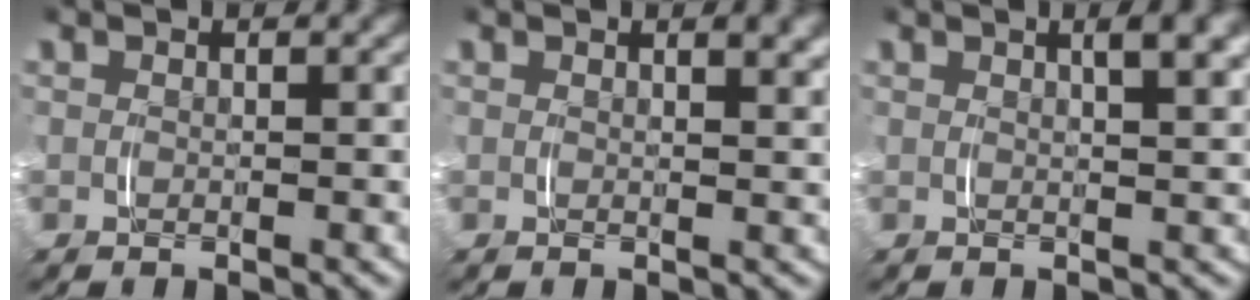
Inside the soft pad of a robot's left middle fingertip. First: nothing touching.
{"total": 1.4, "force": [1.1, -0.1, 0.9], "torque": [-0.004, -0.002, 0.015]}
{"total": 3.4, "force": [1.9, 0.5, 2.8], "torque": [-0.034, 0.009, 0.028]}